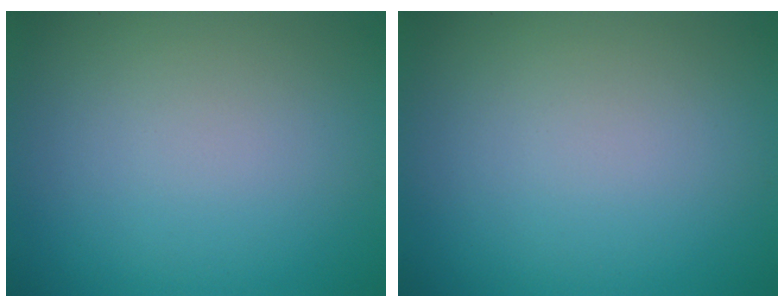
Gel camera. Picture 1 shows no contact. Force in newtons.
{"total": 0.0}